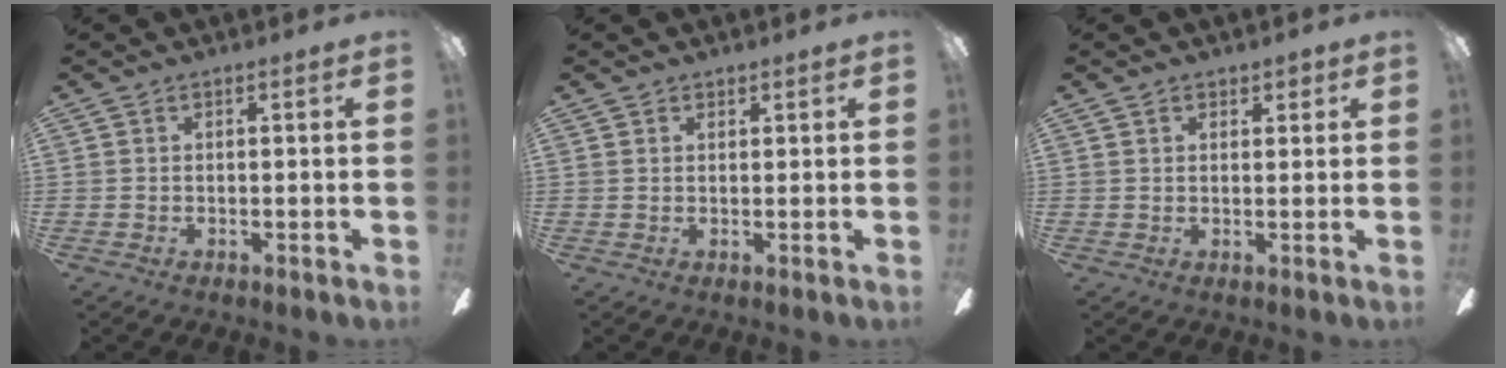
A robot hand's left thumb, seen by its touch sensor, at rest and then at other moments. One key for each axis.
{"total": 1.2, "fx": 1.0, "fy": 0.6, "fz": 0.0, "tx": 0.001, "ty": 0.000, "tz": 0.020}
{"total": 2.0, "fx": 1.4, "fy": 1.3, "fz": 0.6, "tx": -0.004, "ty": -0.001, "tz": 0.025}